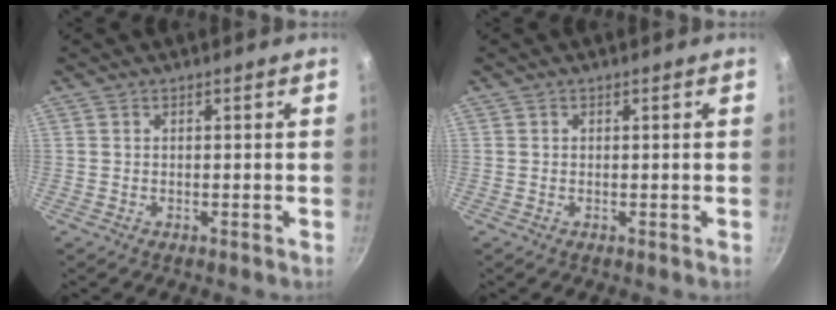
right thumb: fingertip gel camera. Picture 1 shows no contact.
{"total": 0.0}